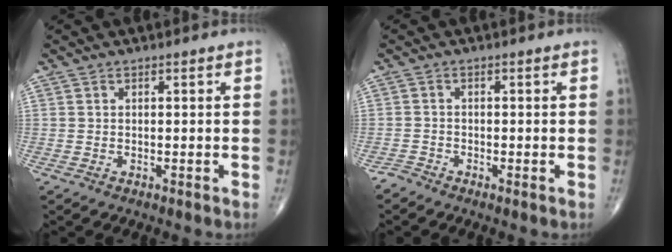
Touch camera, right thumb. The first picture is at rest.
{"total": 1.2, "force": [-1.1, 0.3, 0.2], "torque": [0.000, -0.003, -0.028]}